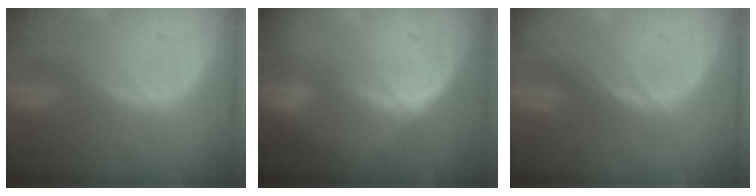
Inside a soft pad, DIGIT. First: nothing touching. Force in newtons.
{"total": 2.5, "press": 2.0, "slide": 1.6}
{"total": 0.0}